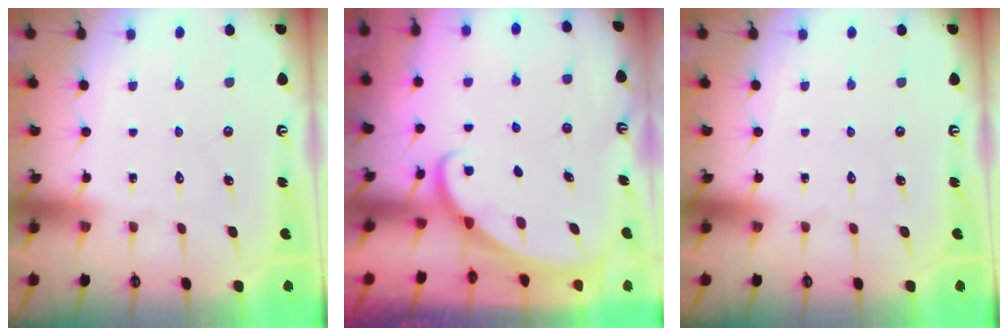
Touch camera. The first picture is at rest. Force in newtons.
{"total": 1.6, "press": 1.6, "slide": 0.1}
{"total": 0.0}